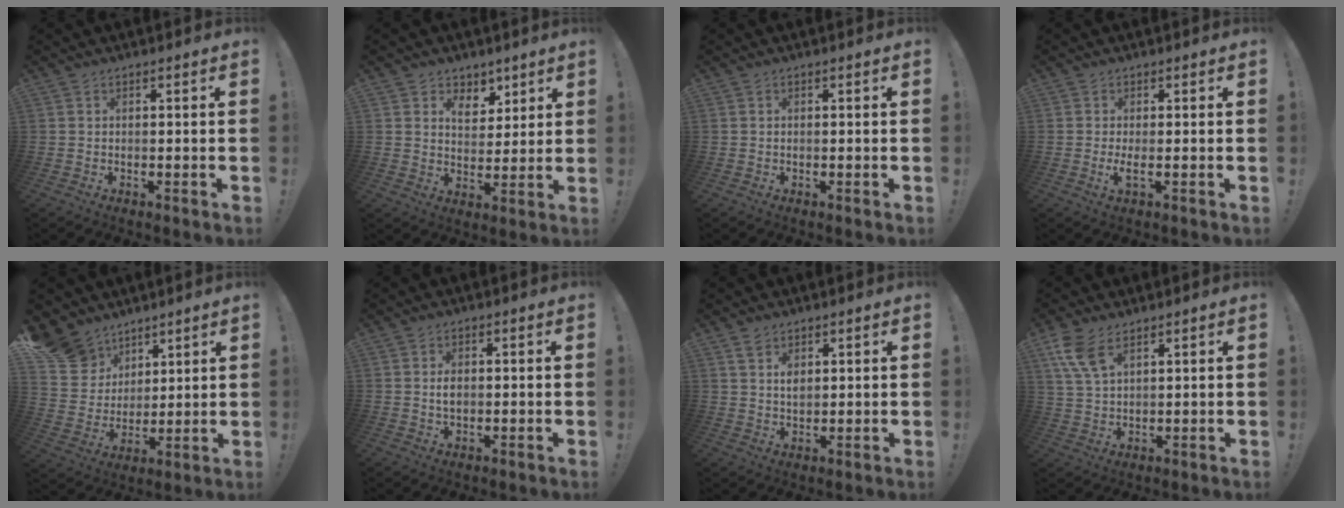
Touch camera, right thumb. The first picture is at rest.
{"total": 7.1, "force": [4.0, 5.5, 2.0], "torque": [-0.032, -0.026, 0.079]}
{"total": 0.0}
{"total": 2.8, "force": [0.1, 0.0, 2.8], "torque": [-0.045, -0.013, 0.002]}
{"total": 11.5, "force": [7.8, 8.2, 1.9], "torque": [-0.043, -0.056, 0.160]}
{"total": 2.8, "force": [0.1, 1.7, 2.2], "torque": [-0.029, 0.000, 0.000]}
{"total": 3.4, "force": [2.0, 2.2, 1.7], "torque": [-0.017, -0.011, 0.034]}
{"total": 8.1, "force": [4.6, 3.8, 5.5], "torque": [-0.116, -0.012, 0.091]}